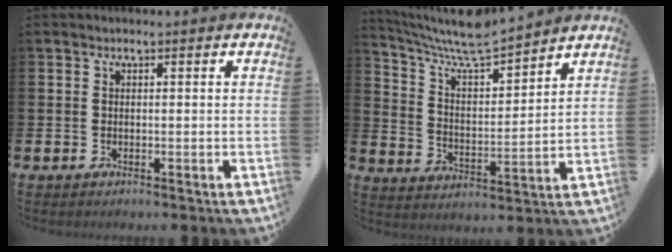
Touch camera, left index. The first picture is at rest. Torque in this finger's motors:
{"motor_torque": [0.20, -0.15, 0.47, 0.08]}